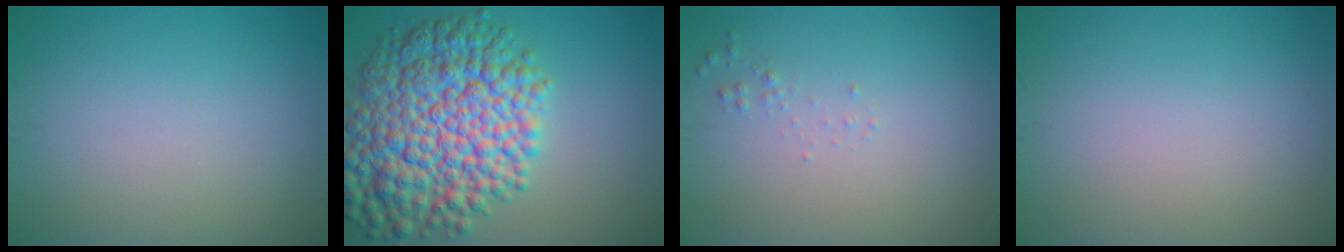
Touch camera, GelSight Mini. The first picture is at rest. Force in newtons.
{"total": 12.6, "press": 12.6, "slide": 0.3}
{"total": 0.6, "press": 0.6, "slide": 0.0}
{"total": 0.0}